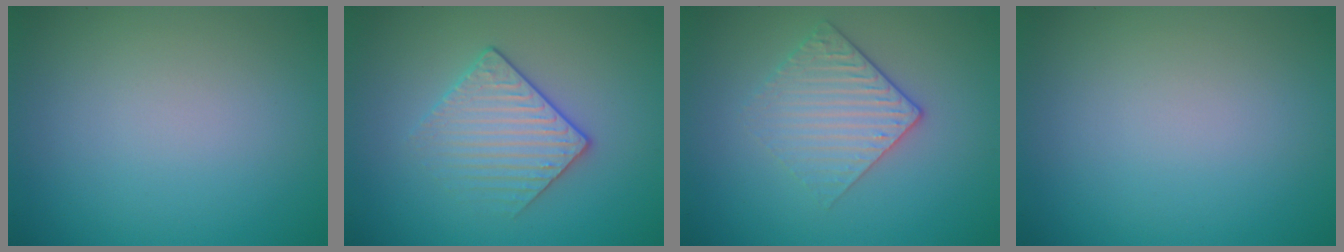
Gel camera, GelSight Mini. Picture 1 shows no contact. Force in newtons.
{"total": 3.1, "press": 2.9, "slide": 1.1}
{"total": 3.0, "press": 2.6, "slide": 1.6}
{"total": 0.0}